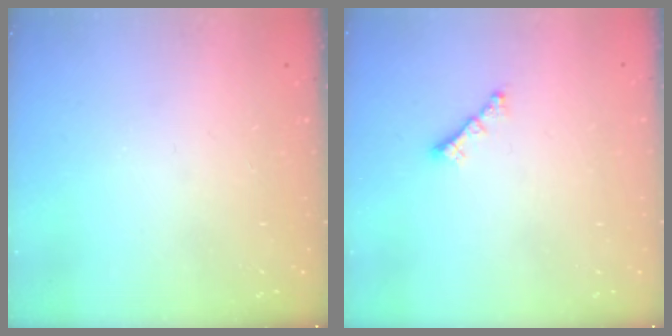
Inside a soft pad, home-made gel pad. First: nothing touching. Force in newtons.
{"total": 1.8, "press": 1.7, "slide": 0.5}